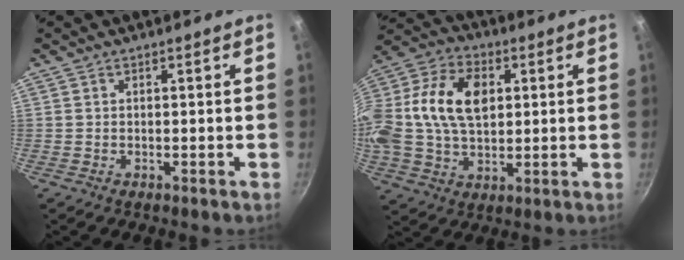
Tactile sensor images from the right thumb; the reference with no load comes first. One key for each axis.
{"total": 19.5, "fx": 3.0, "fy": 12.8, "fz": 14.3, "tx": -0.276, "ty": 0.025, "tz": 0.043}